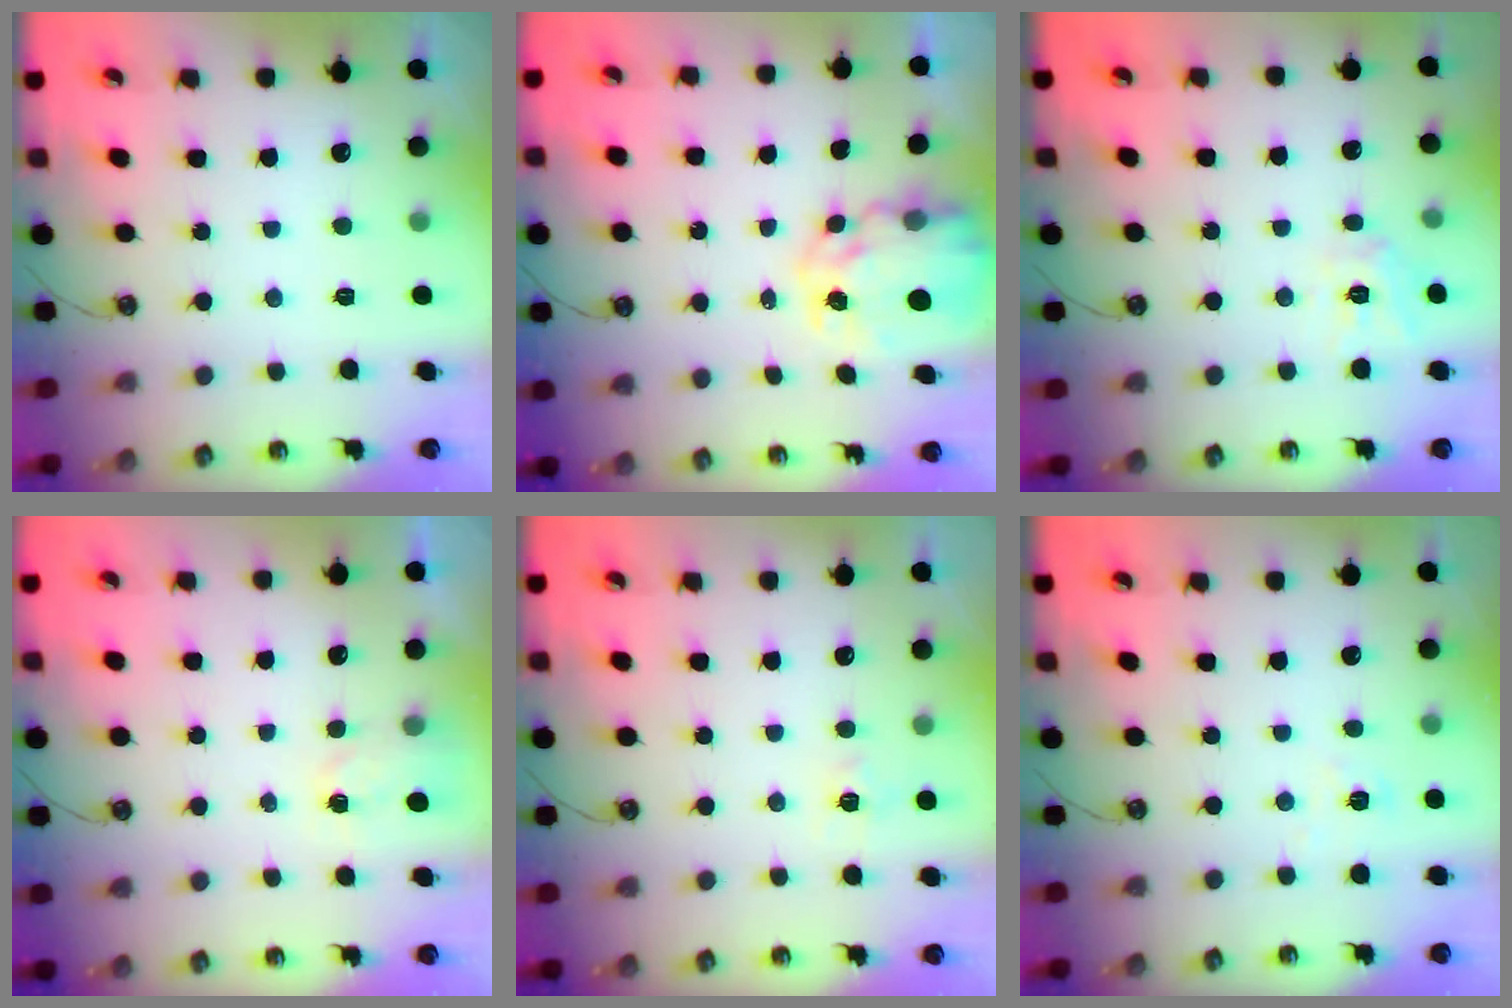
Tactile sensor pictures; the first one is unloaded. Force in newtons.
{"total": 9.3, "press": 9.3, "slide": 0.8}
{"total": 9.8, "press": 9.7, "slide": 0.9}
{"total": 2.0, "press": 2.0, "slide": 0.4}
{"total": 6.8, "press": 6.8, "slide": 0.6}
{"total": 5.4, "press": 5.3, "slide": 0.5}